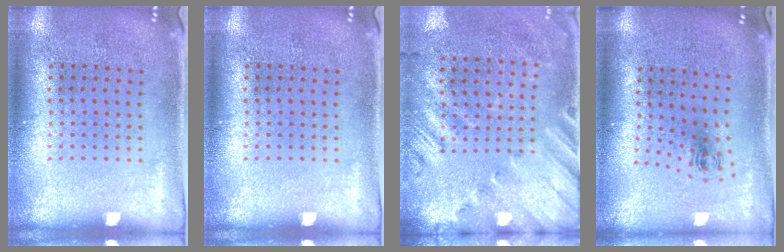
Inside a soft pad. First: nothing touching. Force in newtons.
{"total": 0.0}
{"total": 2.6, "press": 1.9, "slide": 1.7}
{"total": 0.9, "press": 0.4, "slide": 0.8}